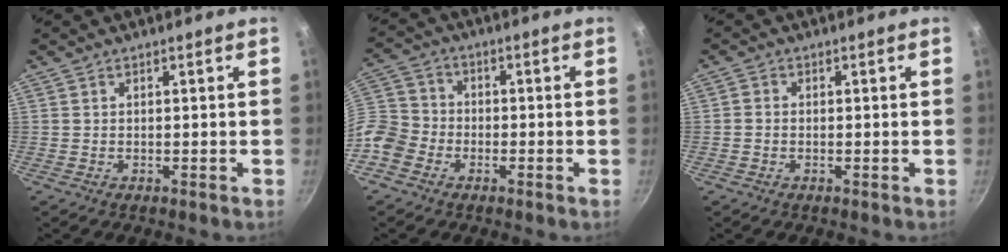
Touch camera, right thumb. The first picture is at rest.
{"total": 8.7, "force": [-4.0, 6.9, 3.5], "torque": [-0.049, 0.038, -0.094]}
{"total": 1.2, "force": [-0.4, 1.0, 0.6], "torque": [-0.013, 0.005, -0.010]}